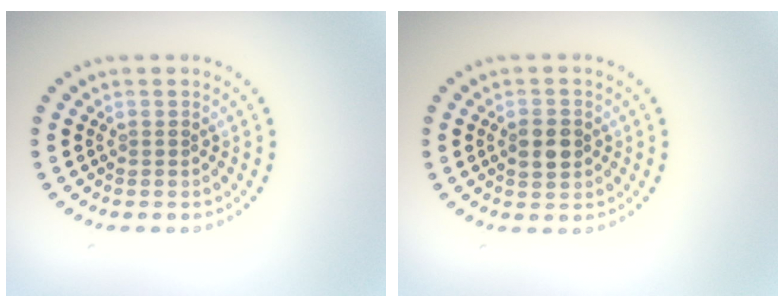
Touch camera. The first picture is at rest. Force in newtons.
{"total": 2.9, "press": 2.9, "slide": 0.0}